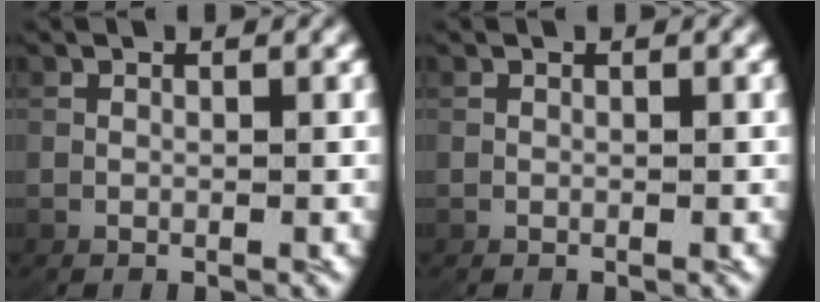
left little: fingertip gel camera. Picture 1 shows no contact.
{"total": 0.0}